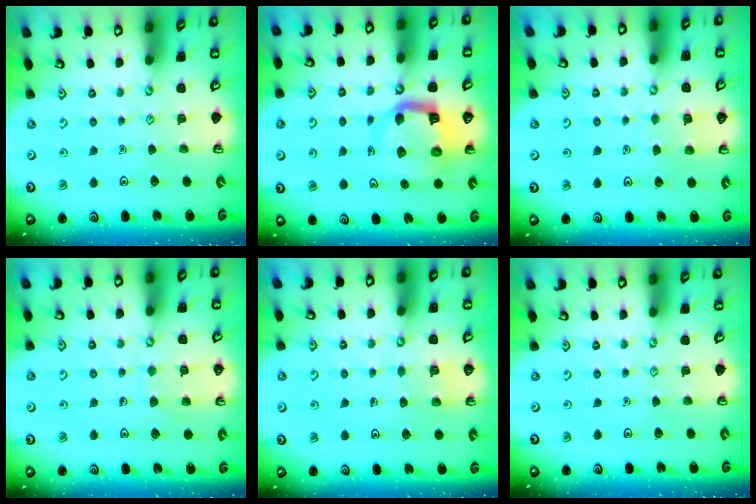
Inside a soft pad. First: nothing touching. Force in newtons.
{"total": 10.2, "press": 10.1, "slide": 1.4}
{"total": 4.6, "press": 4.6, "slide": 0.4}
{"total": 4.9, "press": 4.9, "slide": 0.4}
{"total": 2.7, "press": 2.7, "slide": 0.1}
{"total": 0.0}